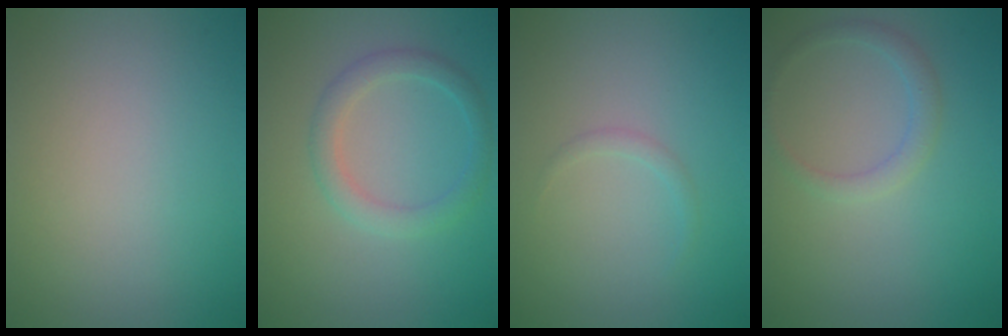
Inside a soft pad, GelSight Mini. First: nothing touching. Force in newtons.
{"total": 2.5, "press": 2.5, "slide": 0.1}
{"total": 0.8, "press": 0.7, "slide": 0.1}
{"total": 1.7, "press": 1.7, "slide": 0.1}